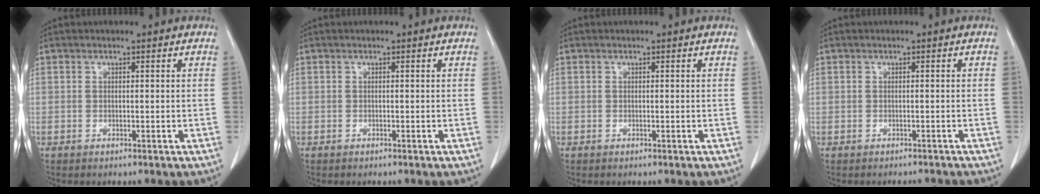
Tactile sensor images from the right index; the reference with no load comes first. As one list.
[{"total": 0.0}, {"total": 0.0}, {"total": 2.5, "force": [-2.1, 1.3, 0.0], "torque": [0.001, 0.005, -0.031]}]